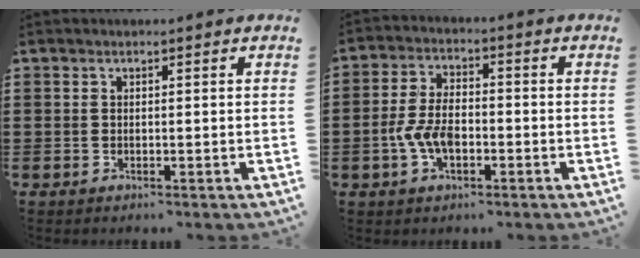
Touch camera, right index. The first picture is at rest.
{"total": 5.9, "force": [-1.7, 3.2, 4.7], "torque": [-0.117, -0.002, -0.038]}